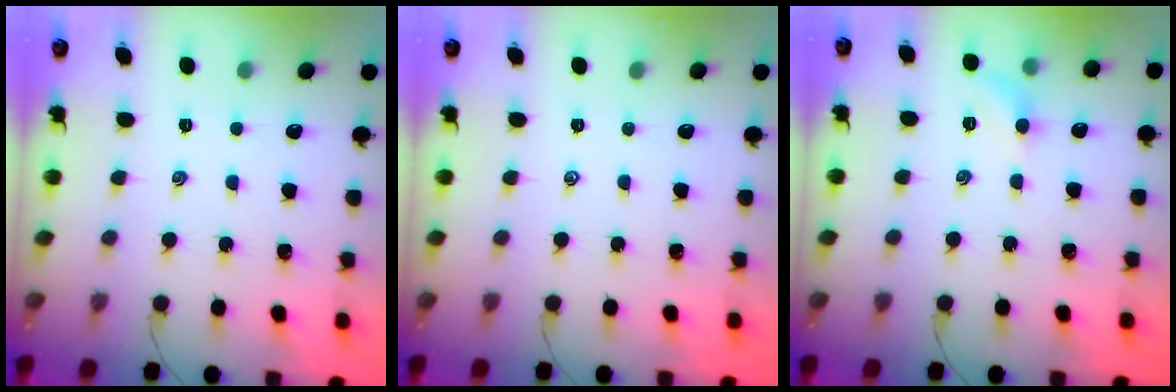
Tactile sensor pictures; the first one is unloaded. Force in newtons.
{"total": 0.0}
{"total": 5.6, "press": 5.4, "slide": 1.1}